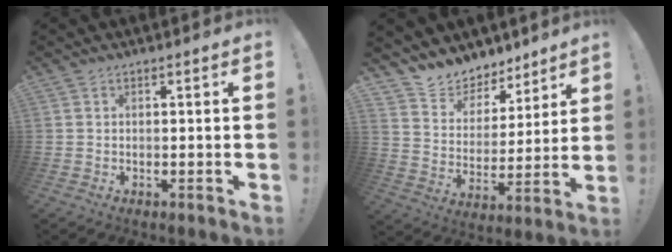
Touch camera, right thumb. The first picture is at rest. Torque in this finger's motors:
{"motor_torque": [-0.02, 0.08, 0.06, 0.10, 0.00]}